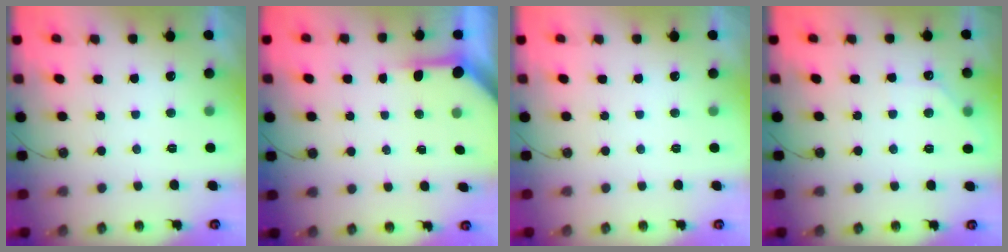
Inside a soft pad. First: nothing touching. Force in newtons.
{"total": 3.8, "press": 3.8, "slide": 0.5}
{"total": 0.0}
{"total": 5.6, "press": 5.6, "slide": 0.3}